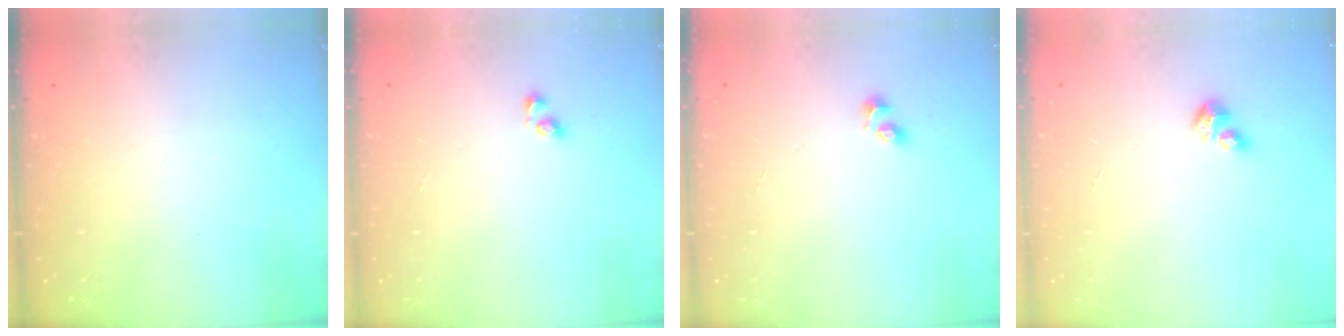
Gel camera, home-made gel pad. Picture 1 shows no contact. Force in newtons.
{"total": 2.9, "press": 2.9, "slide": 0.2}
{"total": 3.0, "press": 2.7, "slide": 1.3}
{"total": 2.8, "press": 2.8, "slide": 0.2}